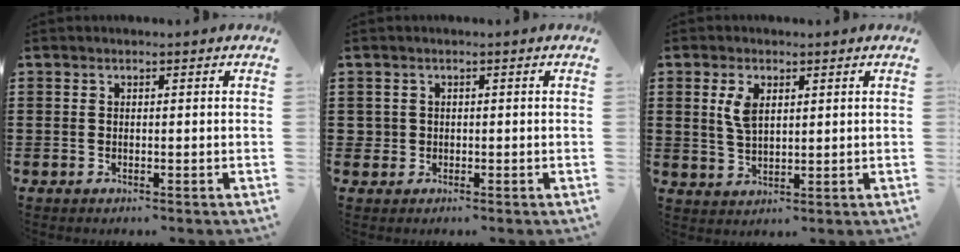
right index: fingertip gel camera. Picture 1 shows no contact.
{"total": 1.2, "force": [0.0, 1.2, 0.1], "torque": [-0.006, 0.006, -0.003]}
{"total": 4.1, "force": [1.4, 2.0, 3.3], "torque": [-0.072, 0.006, 0.025]}